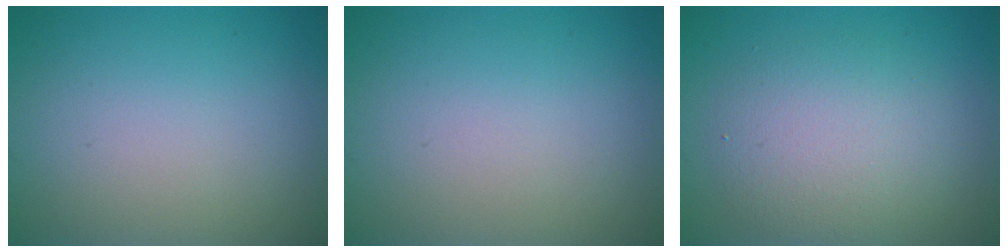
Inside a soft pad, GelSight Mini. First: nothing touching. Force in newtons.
{"total": 0.0}
{"total": 4.3, "press": 4.3, "slide": 0.1}